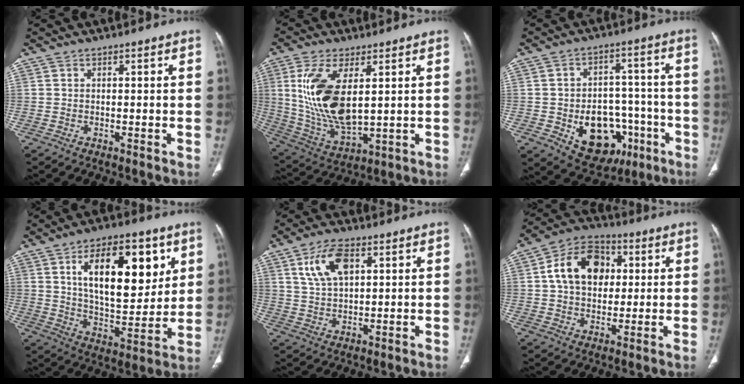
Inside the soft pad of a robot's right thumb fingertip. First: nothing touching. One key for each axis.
{"total": 16.5, "fx": 3.5, "fy": 7.5, "fz": 14.2, "tx": -0.288, "ty": -0.022, "tz": 0.084}
{"total": 16.6, "fx": -5.8, "fy": 11.7, "fz": 10.2, "tx": -0.104, "ty": 0.035, "tz": -0.068}
{"total": 21.5, "fx": 7.6, "fy": 10.6, "fz": 17.1, "tx": -0.216, "ty": -0.035, "tz": 0.128}
{"total": 9.3, "fx": 3.8, "fy": 4.9, "fz": 7.0, "tx": -0.124, "ty": -0.007, "tz": 0.073}
{"total": 14.4, "fx": 2.8, "fy": 10.5, "fz": 9.4, "tx": -0.129, "ty": 0.013, "tz": 0.036}